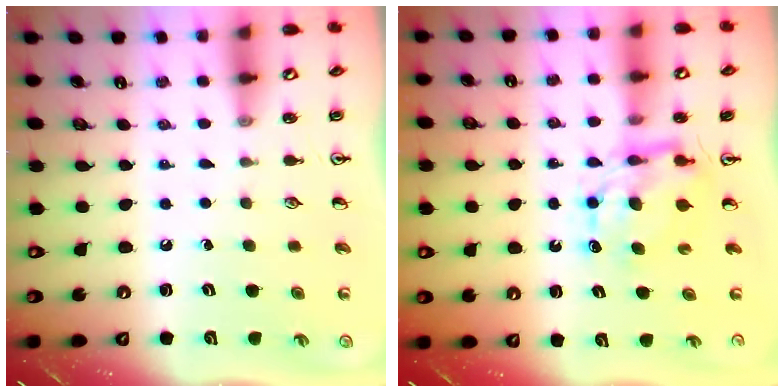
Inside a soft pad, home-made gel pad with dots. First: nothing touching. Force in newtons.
{"total": 7.7, "press": 7.6, "slide": 0.7}